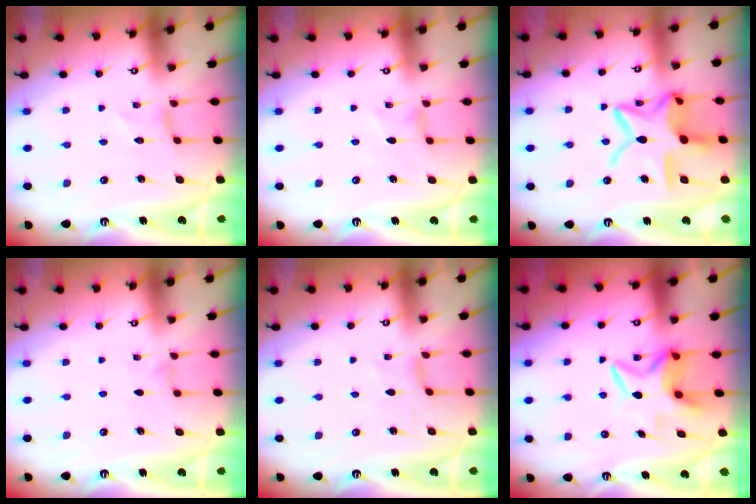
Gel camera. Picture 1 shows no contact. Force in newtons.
{"total": 1.0, "press": 1.0, "slide": 0.3}
{"total": 17.4, "press": 17.3, "slide": 1.4}
{"total": 0.0}
{"total": 2.0, "press": 2.0, "slide": 0.4}
{"total": 6.7, "press": 6.6, "slide": 1.1}